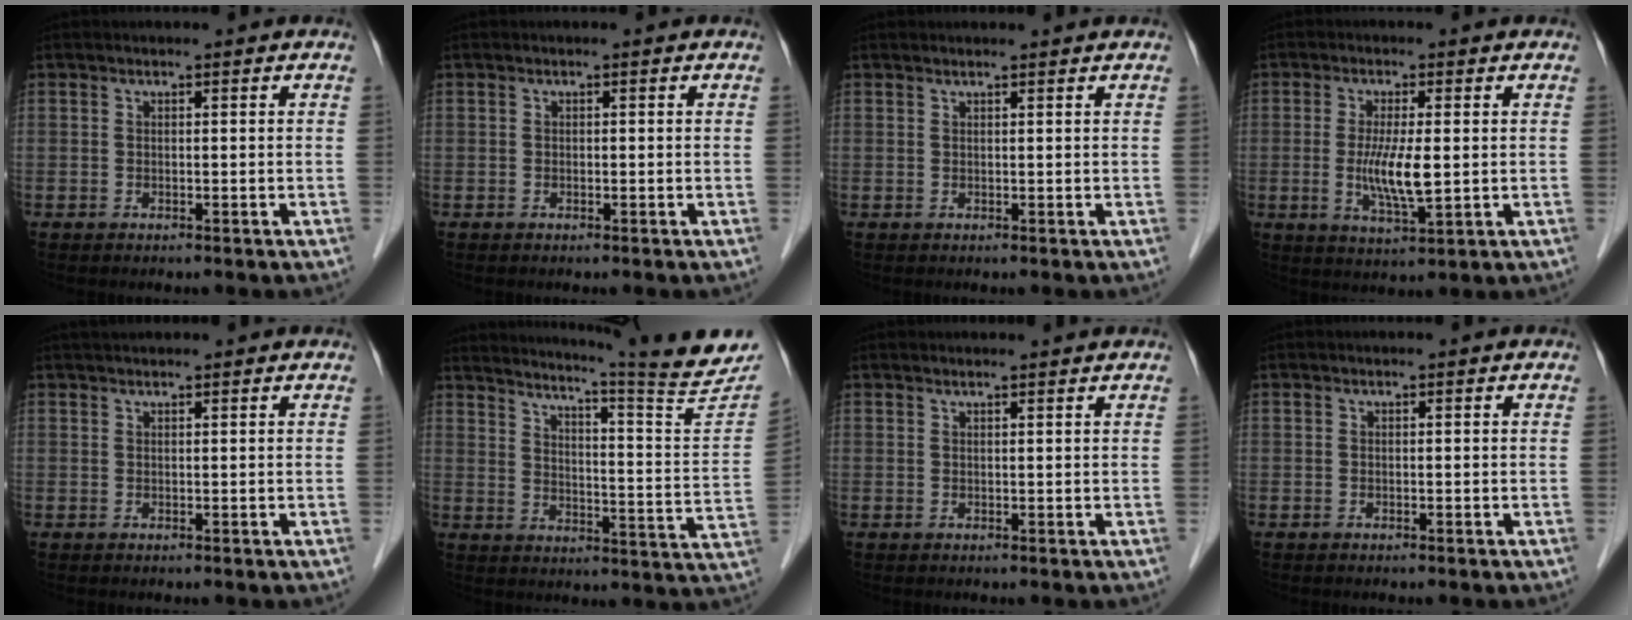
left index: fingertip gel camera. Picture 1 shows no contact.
{"total": 0.0}
{"total": 1.2, "force": [1.1, -0.3, 0.3], "torque": [-0.016, 0.004, 0.019]}
{"total": 6.4, "force": [-0.3, 1.0, 6.3], "torque": [-0.128, -0.014, -0.006]}
{"total": 3.0, "force": [2.8, 0.1, 1.1], "torque": [-0.012, 0.032, 0.040]}
{"total": 19.7, "force": [18.1, -1.3, 7.6], "torque": [-0.125, -0.082, 0.227]}
{"total": 1.9, "force": [1.8, -0.4, 0.4], "torque": [-0.016, 0.002, 0.025]}
{"total": 0.0}